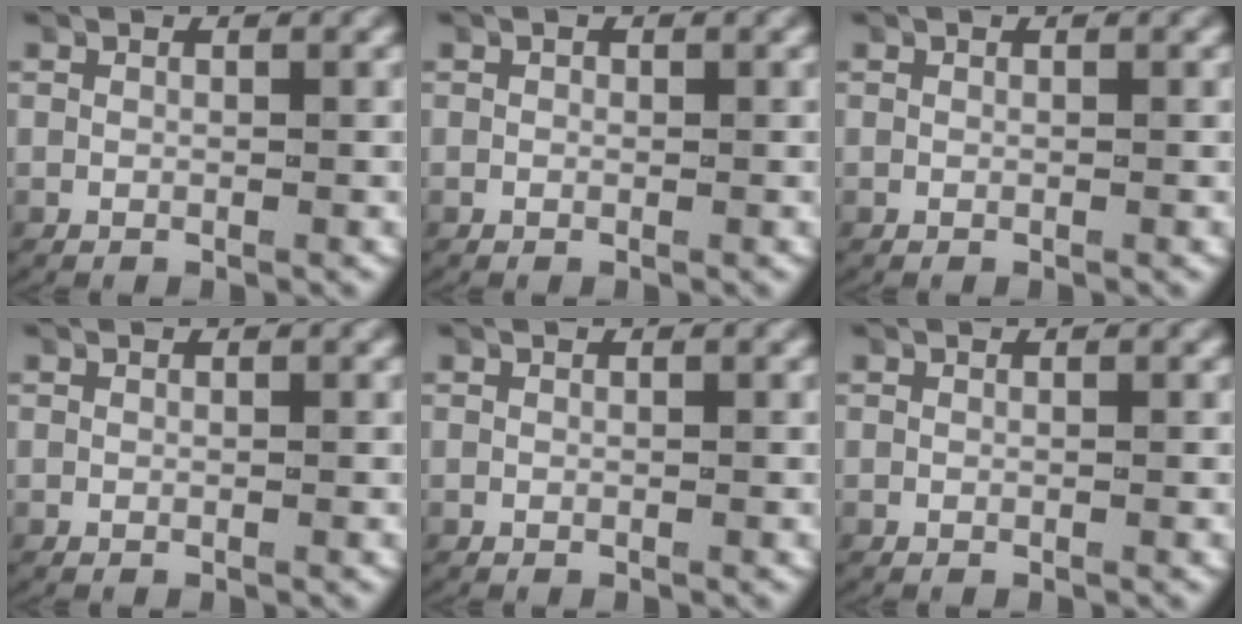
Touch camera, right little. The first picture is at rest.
{"total": 0.0}
{"total": 0.0}
{"total": 0.0}
{"total": 0.0}
{"total": 0.0}